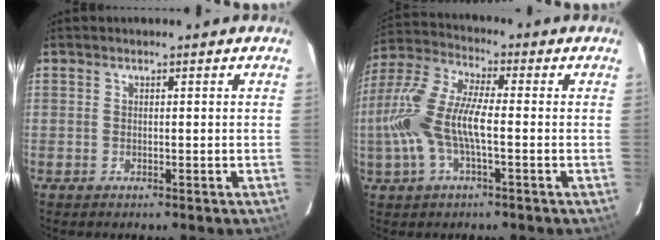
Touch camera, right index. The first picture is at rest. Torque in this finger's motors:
{"motor_torque": [1.30, -0.16, 0.74, 0.21]}